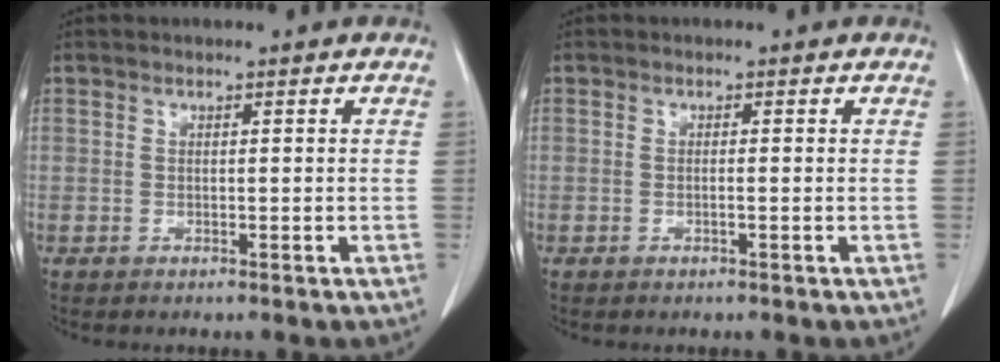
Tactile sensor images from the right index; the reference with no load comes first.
{"total": 0.6, "force": [-0.2, -0.1, 0.6], "torque": [-0.010, 0.001, -0.003]}